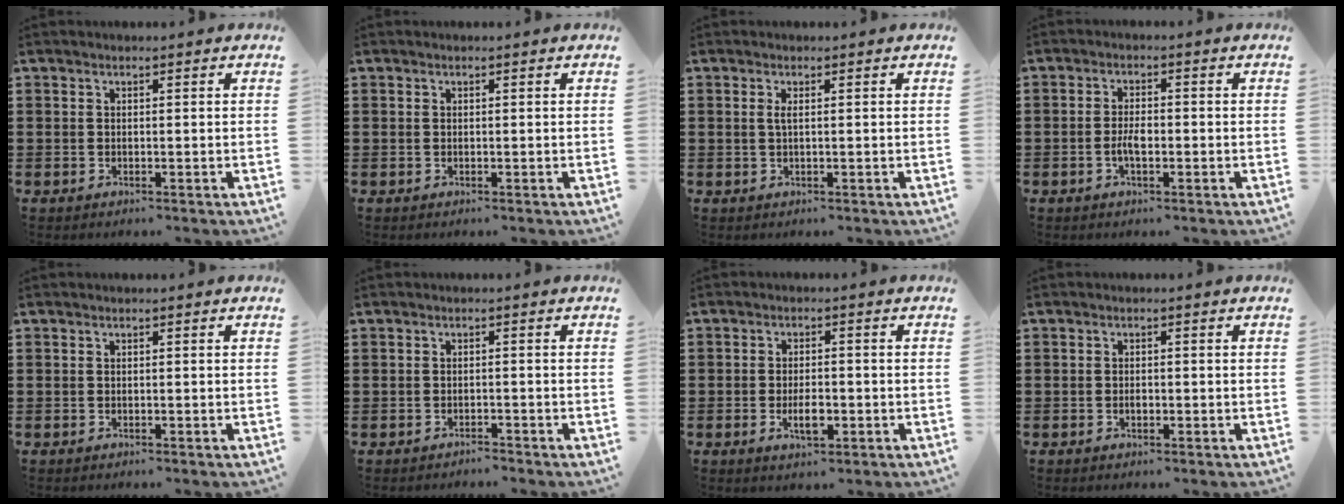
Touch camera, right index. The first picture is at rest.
{"total": 0.0}
{"total": 1.1, "force": [0.2, 0.1, 1.1], "torque": [-0.022, 0.001, 0.002]}
{"total": 2.9, "force": [-0.8, 1.1, 2.5], "torque": [-0.054, 0.000, -0.017]}
{"total": 0.0}
{"total": 1.4, "force": [-1.3, 0.1, -0.3], "torque": [0.001, 0.004, -0.031]}
{"total": 3.8, "force": [-1.3, 1.5, 3.3], "torque": [-0.056, -0.003, -0.026]}
{"total": 1.0, "force": [-0.3, 0.5, 0.8], "torque": [-0.017, -0.004, -0.005]}